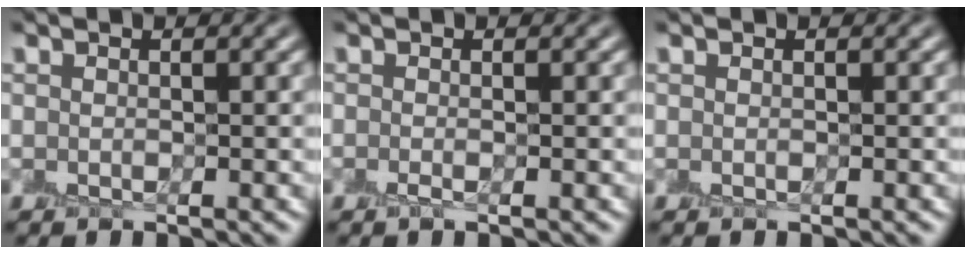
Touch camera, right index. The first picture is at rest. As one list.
[{"total": 0.6, "force": [-0.3, 0.2, 0.5], "torque": [-0.006, 0.000, -0.008]}, {"total": 0.0}]